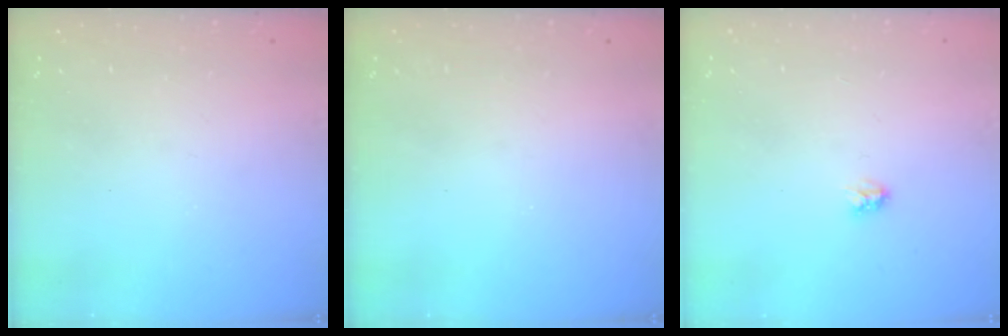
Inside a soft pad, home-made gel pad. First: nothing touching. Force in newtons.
{"total": 0.0}
{"total": 2.9, "press": 2.9, "slide": 0.3}